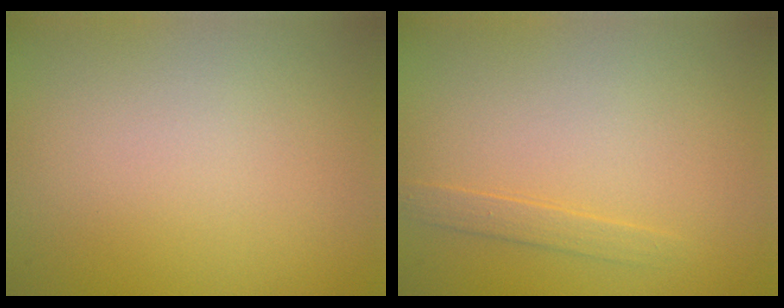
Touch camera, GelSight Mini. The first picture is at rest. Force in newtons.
{"total": 1.1, "press": 1.1, "slide": 0.1}